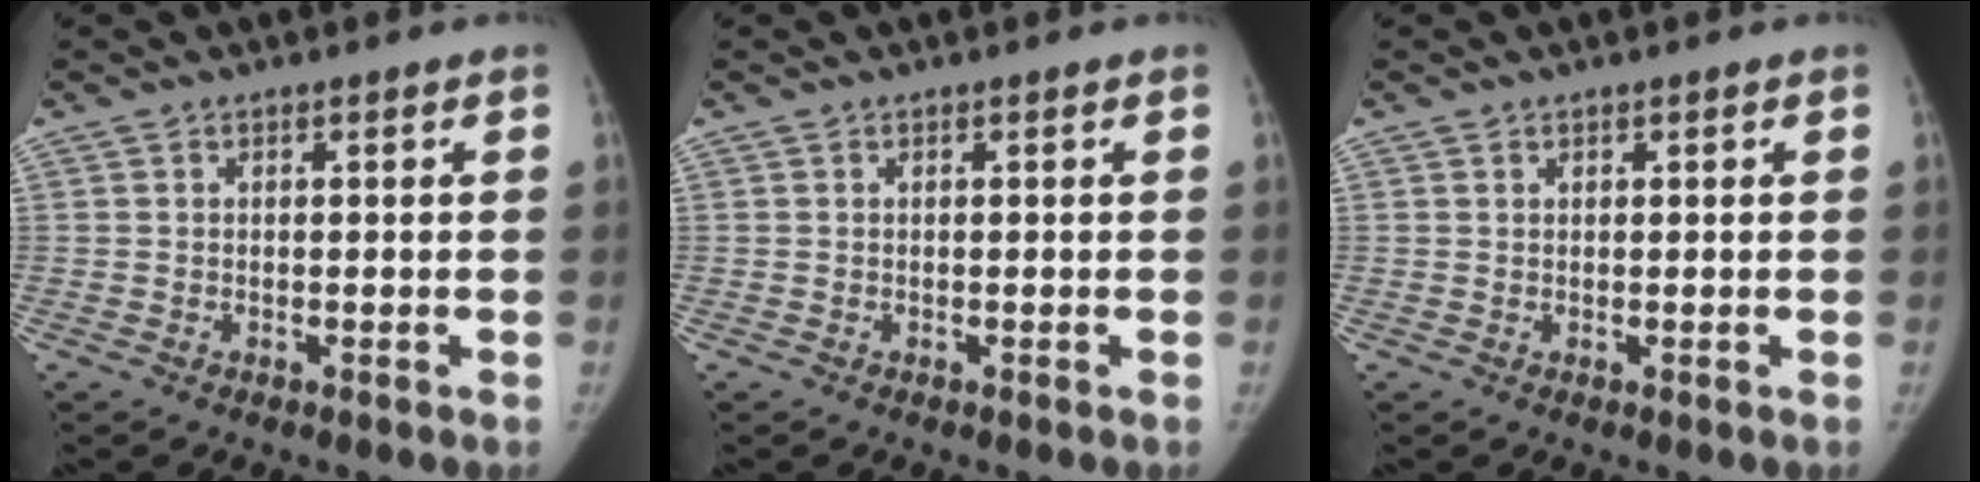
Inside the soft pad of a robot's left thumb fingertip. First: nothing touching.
{"total": 0.0}
{"total": 0.5, "force": [0.4, 0.3, 0.1], "torque": [0.004, -0.002, 0.005]}